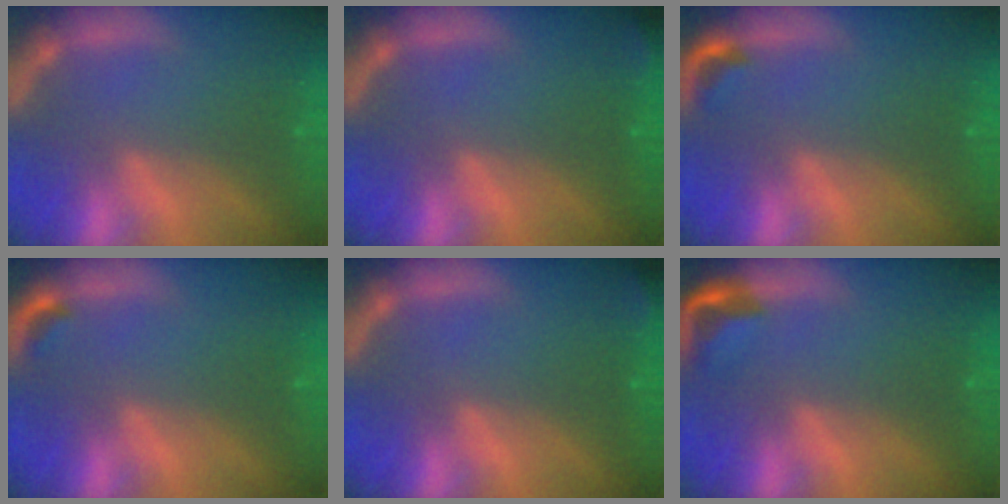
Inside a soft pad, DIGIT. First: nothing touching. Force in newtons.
{"total": 1.4}
{"total": 1.4}
{"total": 0.9}
{"total": 1.4}
{"total": 2.9}